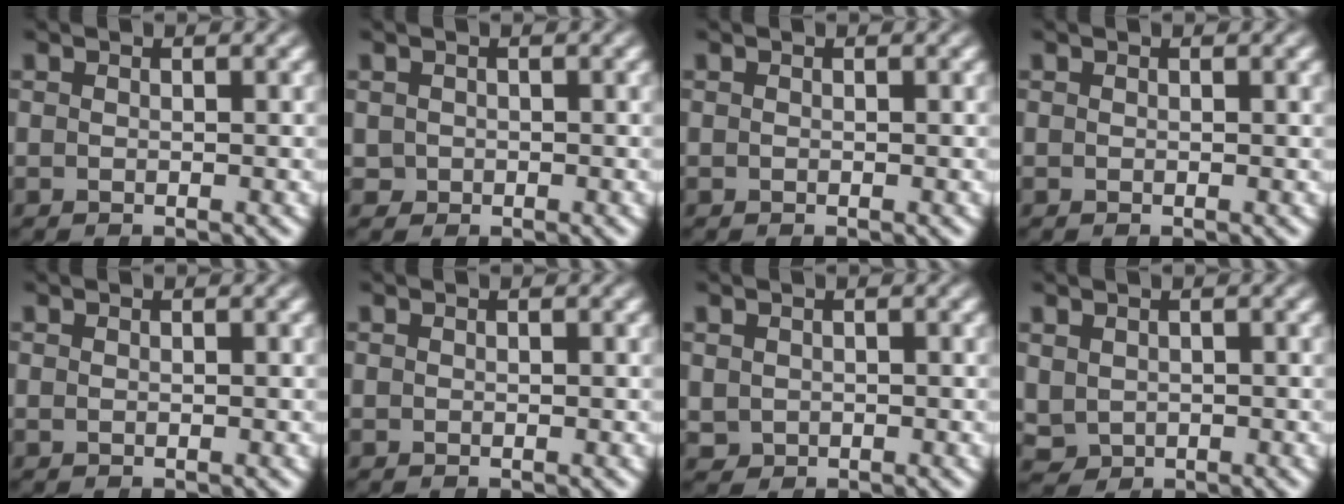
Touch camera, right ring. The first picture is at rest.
{"total": 1.4, "force": [0.0, 1.4, -0.2], "torque": [-0.009, -0.006, 0.002]}
{"total": 0.0}
{"total": 0.0}
{"total": 0.0}
{"total": 0.0}
{"total": 1.7, "force": [0.2, 1.6, 0.3], "torque": [-0.025, -0.016, 0.013]}
{"total": 2.5, "force": [0.2, 2.3, 0.8], "torque": [-0.039, -0.024, 0.020]}